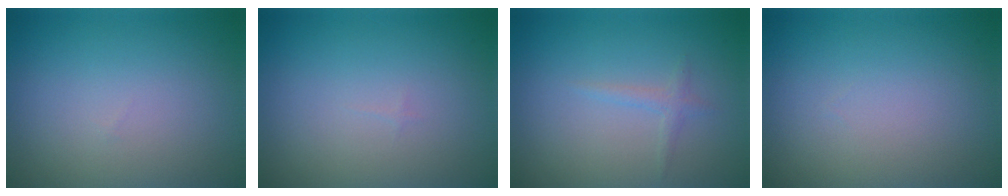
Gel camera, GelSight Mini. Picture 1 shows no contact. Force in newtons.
{"total": 0.0}
{"total": 1.0, "press": 1.0, "slide": 0.1}
{"total": 0.0}